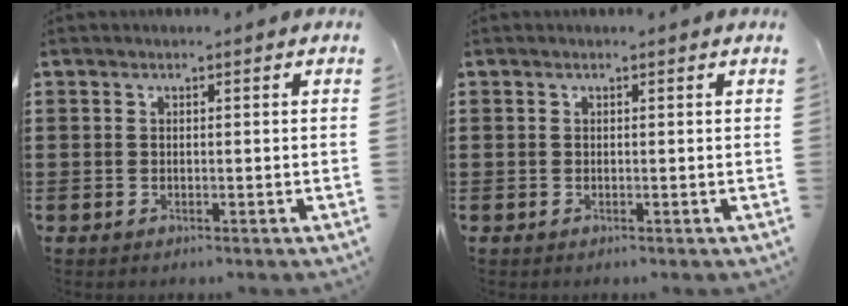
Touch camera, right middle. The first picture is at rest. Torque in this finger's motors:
{"motor_torque": [0.02, 0.00, 0.00, 0.00]}